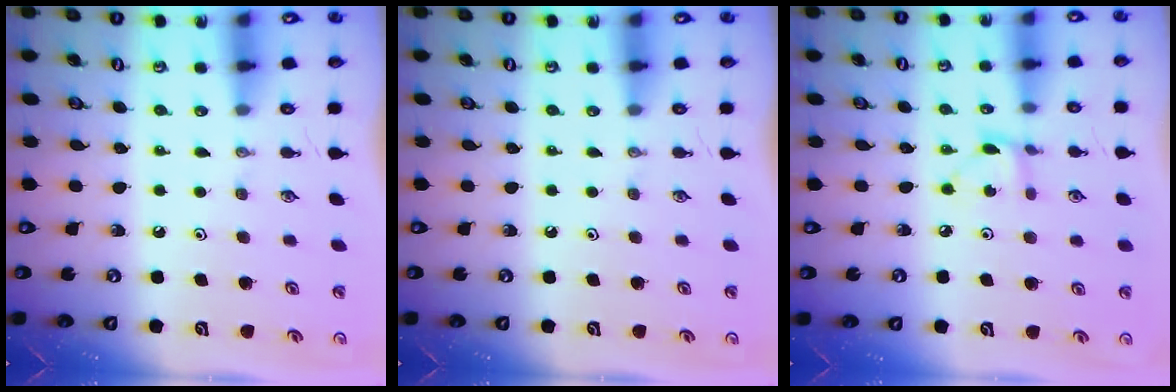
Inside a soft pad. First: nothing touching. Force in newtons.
{"total": 0.0}
{"total": 2.9, "press": 2.9, "slide": 0.2}